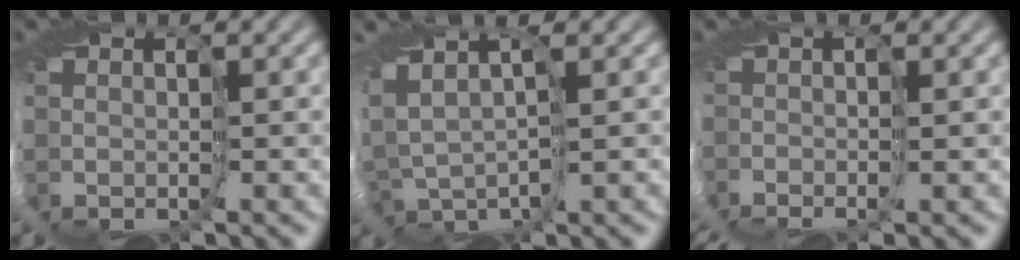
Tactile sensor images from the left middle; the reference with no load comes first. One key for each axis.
{"total": 3.8, "fx": 1.8, "fy": 1.2, "fz": 3.1, "tx": -0.085, "ty": 0.009, "tz": 0.026}
{"total": 4.3, "fx": -2.1, "fy": 1.1, "fz": 3.6, "tx": -0.068, "ty": -0.007, "tz": -0.037}